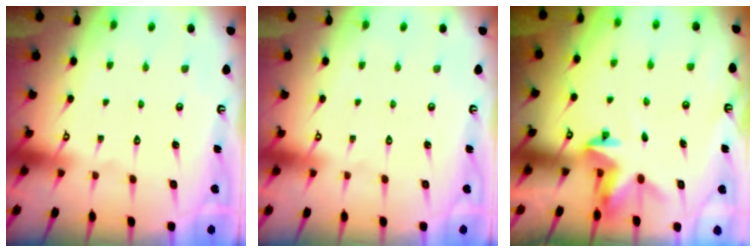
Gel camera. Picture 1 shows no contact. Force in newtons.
{"total": 0.0}
{"total": 3.1, "press": 3.1, "slide": 0.1}